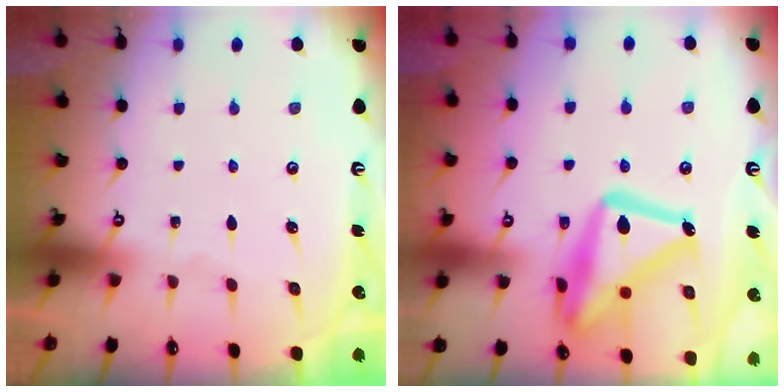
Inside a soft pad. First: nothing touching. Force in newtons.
{"total": 21.1, "press": 21.0, "slide": 1.6}